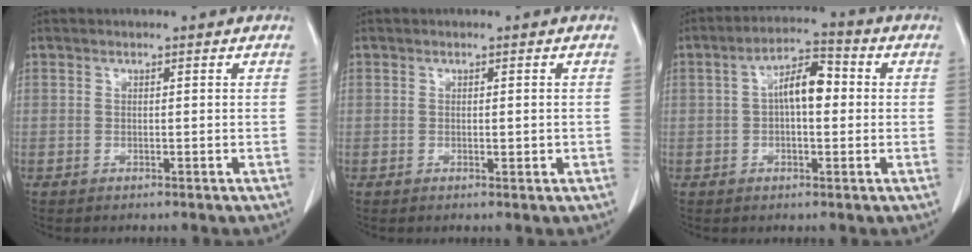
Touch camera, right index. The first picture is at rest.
{"total": 1.3, "force": [-0.1, 0.4, 1.2], "torque": [-0.019, -0.002, 0.002]}
{"total": 7.2, "force": [0.6, 2.7, 6.6], "torque": [-0.117, 0.025, 0.004]}